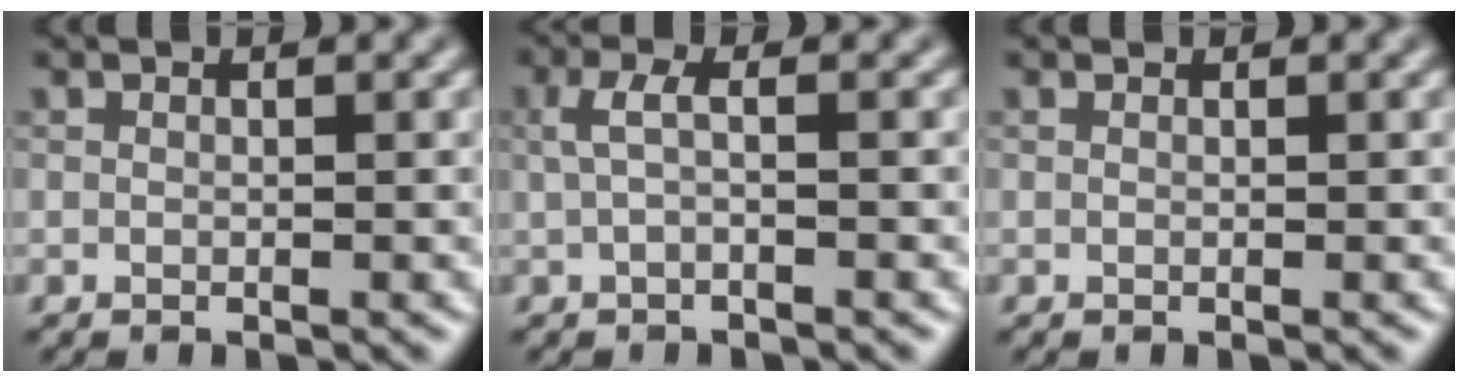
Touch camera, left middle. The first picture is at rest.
{"total": 1.7, "force": [0.2, 0.3, 1.7], "torque": [-0.039, 0.004, 0.002]}
{"total": 0.0}